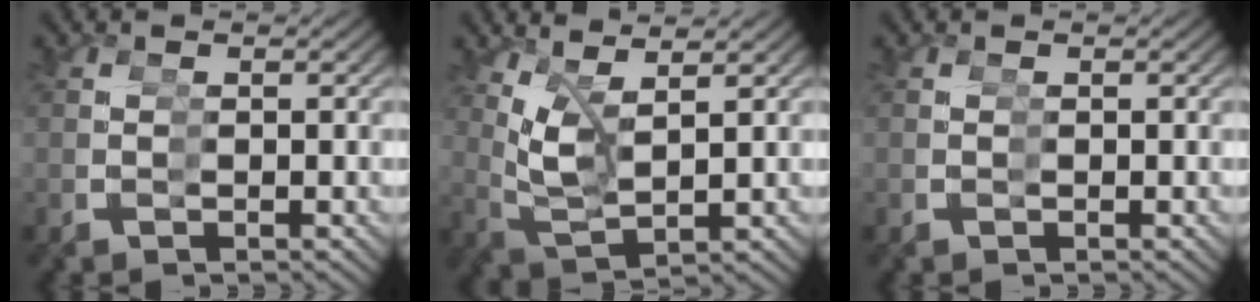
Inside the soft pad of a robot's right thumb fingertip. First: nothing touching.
{"total": 5.0, "force": [1.8, 2.7, 3.9], "torque": [-0.086, -0.012, 0.042]}
{"total": 0.0}